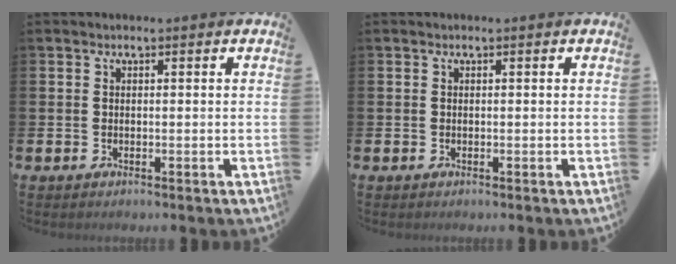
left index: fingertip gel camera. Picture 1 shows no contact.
{"total": 0.0}